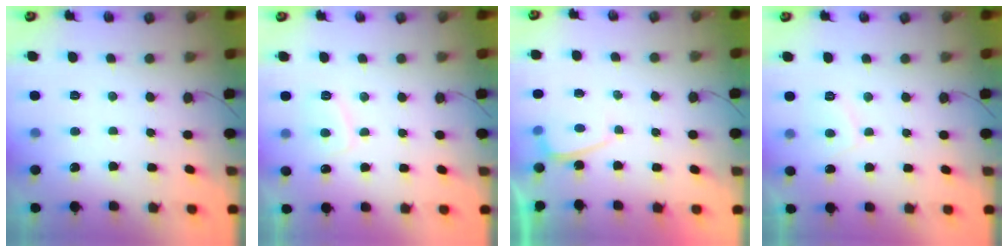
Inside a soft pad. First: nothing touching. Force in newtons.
{"total": 3.9, "press": 3.8, "slide": 0.8}
{"total": 0.0}
{"total": 2.8, "press": 2.7, "slide": 0.6}